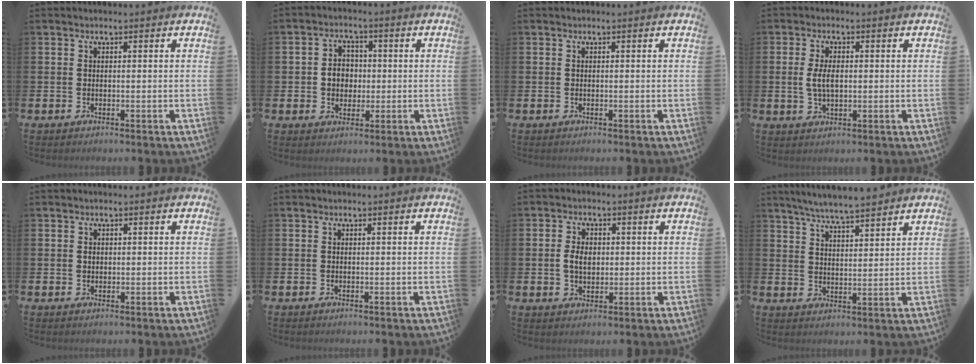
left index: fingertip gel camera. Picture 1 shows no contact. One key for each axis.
{"total": 3.9, "fx": 0.0, "fy": 3.4, "fz": 1.9, "tx": -0.025, "ty": 0.003, "tz": -0.009}
{"total": 0.0}
{"total": 3.9, "fx": 0.3, "fy": 2.0, "fz": 3.3, "tx": -0.069, "ty": 0.003, "tz": 0.001}
{"total": 0.8, "fx": 0.2, "fy": 0.7, "fz": 0.4, "tx": 0.004, "ty": 0.000, "tz": 0.001}
{"total": 0.0}
{"total": 3.5, "fx": 0.4, "fy": 2.4, "fz": 2.6, "tx": -0.032, "ty": 0.002, "tz": 0.000}
{"total": 5.8, "fx": 5.7, "fy": 0.1, "fz": 1.5, "tx": -0.050, "ty": -0.022, "tz": 0.103}